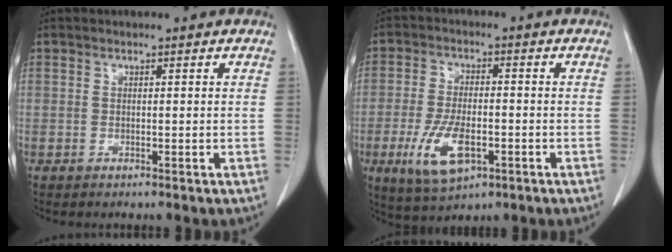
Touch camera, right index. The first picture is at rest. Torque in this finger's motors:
{"motor_torque": [1.34, -0.56, 0.29, 0.08]}